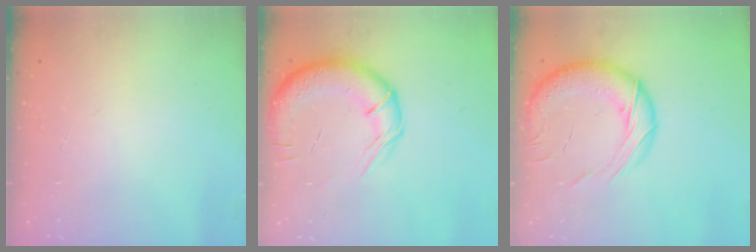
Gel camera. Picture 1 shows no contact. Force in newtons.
{"total": 15.0, "press": 14.6, "slide": 3.5}
{"total": 19.1, "press": 18.6, "slide": 4.3}